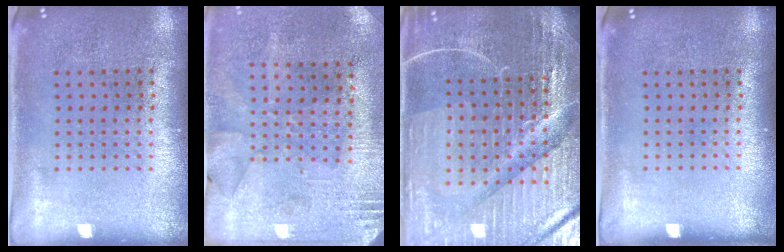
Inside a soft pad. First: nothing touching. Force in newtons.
{"total": 2.7, "press": 2.3, "slide": 1.5}
{"total": 5.4, "press": 5.1, "slide": 1.9}
{"total": 0.0}